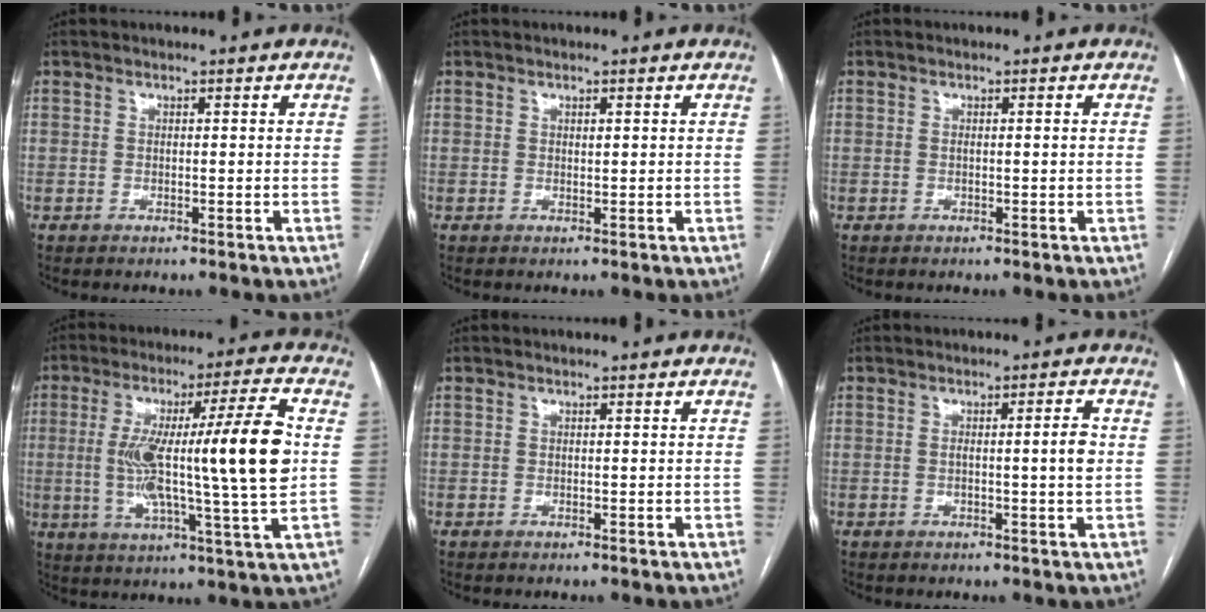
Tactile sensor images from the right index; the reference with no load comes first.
{"total": 0.5, "force": [0.2, 0.1, 0.4], "torque": [-0.010, -0.002, 0.005]}
{"total": 0.8, "force": [-0.1, 0.0, 0.8], "torque": [-0.015, 0.000, 0.001]}
{"total": 19.2, "force": [0.9, 0.1, 19.2], "torque": [-0.322, 0.009, 0.006]}
{"total": 0.0}
{"total": 3.4, "force": [-0.1, -0.2, 3.4], "torque": [-0.054, 0.002, -0.001]}